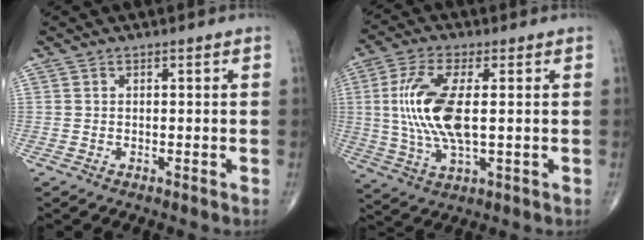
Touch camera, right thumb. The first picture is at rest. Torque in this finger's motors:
{"motor_torque": [1.10, 3.19, 1.59, 0.15, 0.19]}